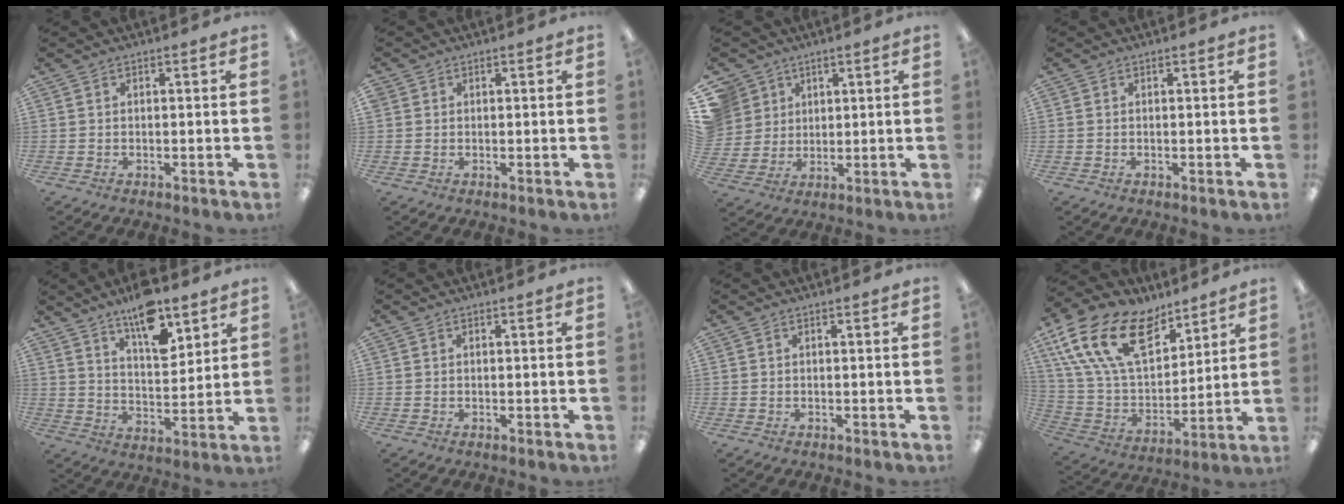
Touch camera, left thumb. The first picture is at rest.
{"total": 1.0, "force": [0.4, 0.9, 0.1], "torque": [-0.003, 0.002, 0.007]}
{"total": 7.9, "force": [4.0, 6.8, 0.3], "torque": [-0.020, -0.023, 0.081]}
{"total": 0.0}
{"total": 12.5, "force": [9.2, 4.9, 6.9], "torque": [-0.103, -0.053, 0.159]}
{"total": 0.0}
{"total": 0.0}
{"total": 22.5, "force": [12.3, 12.7, 14.0], "torque": [-0.286, -0.059, 0.224]}